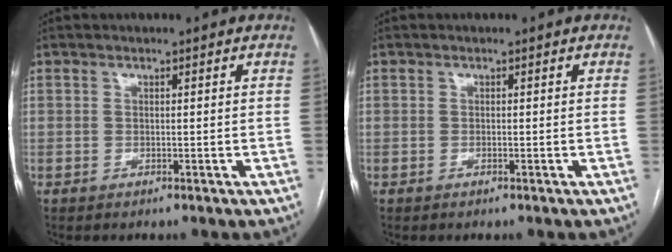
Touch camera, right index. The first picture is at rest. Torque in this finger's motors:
{"motor_torque": [0.05, 0.06, 0.03, 0.01]}